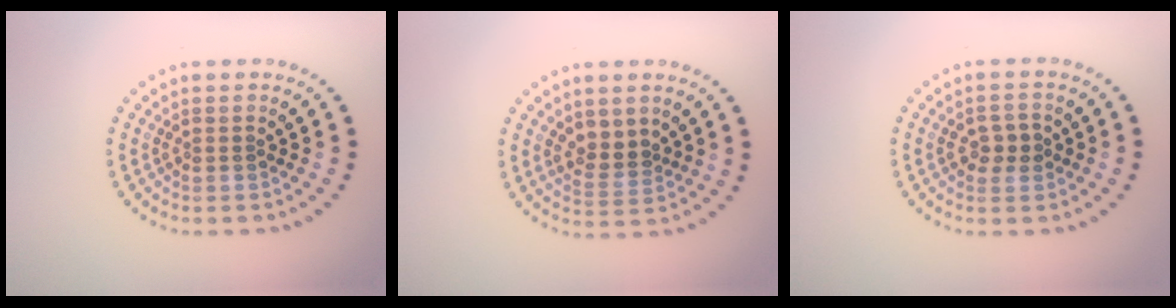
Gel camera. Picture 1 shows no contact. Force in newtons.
{"total": 2.6, "press": 2.4, "slide": 0.9}
{"total": 2.2, "press": 2.2, "slide": 0.2}